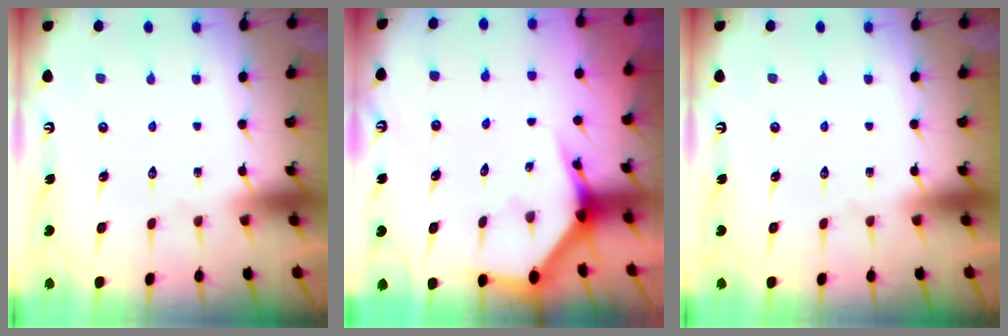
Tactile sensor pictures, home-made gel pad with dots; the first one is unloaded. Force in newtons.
{"total": 3.9, "press": 3.9, "slide": 0.2}
{"total": 0.0}